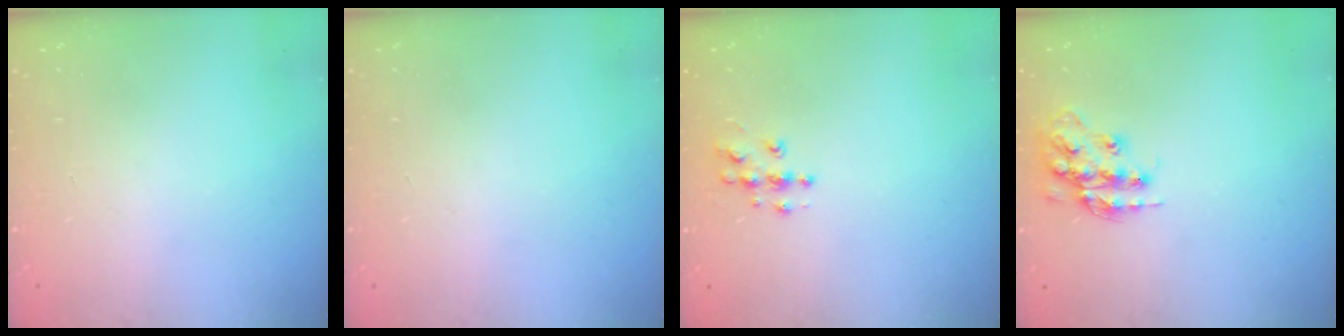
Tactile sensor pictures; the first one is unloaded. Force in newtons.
{"total": 0.0}
{"total": 6.2, "press": 6.2, "slide": 0.2}
{"total": 14.0, "press": 14.0, "slide": 0.6}